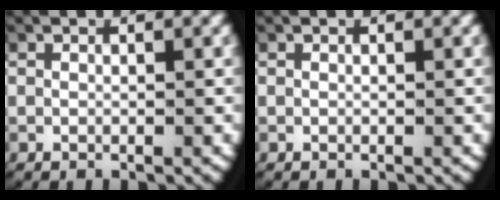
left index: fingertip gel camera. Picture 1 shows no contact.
{"total": 0.0}